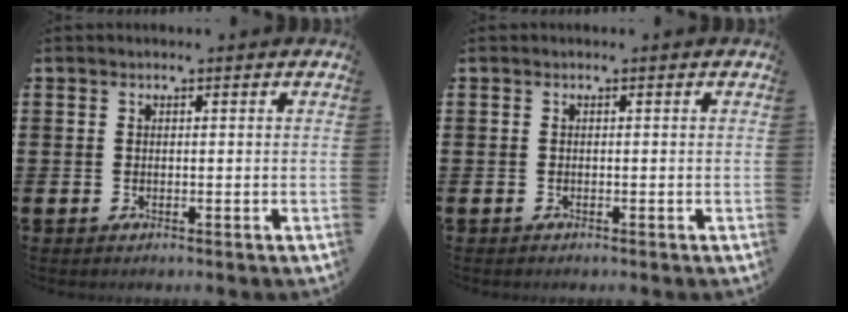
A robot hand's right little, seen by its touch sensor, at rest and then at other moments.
{"total": 0.0}